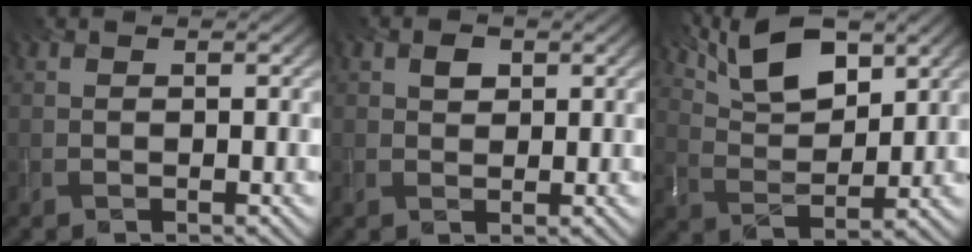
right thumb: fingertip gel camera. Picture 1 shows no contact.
{"total": 1.5, "force": [0.8, 1.0, 0.7], "torque": [-0.017, 0.002, 0.015]}
{"total": 10.6, "force": [7.0, 4.0, 6.9], "torque": [-0.130, 0.012, 0.123]}